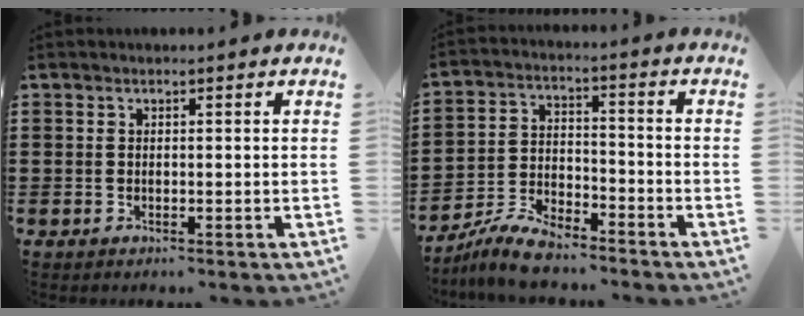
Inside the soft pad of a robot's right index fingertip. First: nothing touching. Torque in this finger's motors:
{"motor_torque": [1.38, -0.75, 0.12, 0.02]}